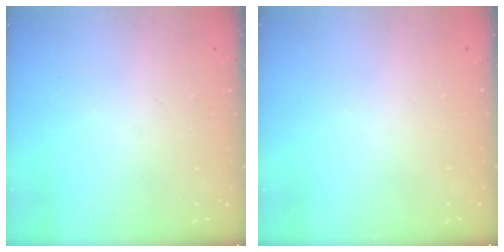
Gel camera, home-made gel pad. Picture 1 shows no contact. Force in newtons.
{"total": 0.0}